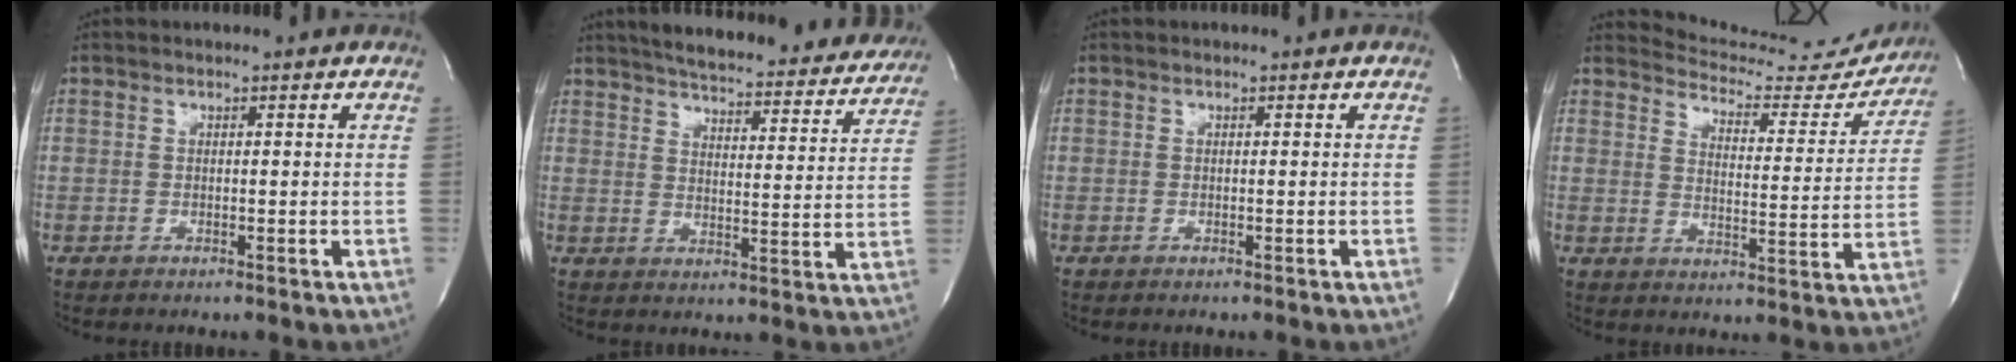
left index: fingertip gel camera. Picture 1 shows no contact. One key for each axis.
{"total": 26.9, "fx": 24.6, "fy": 5.5, "fz": 9.3, "tx": -0.141, "ty": -0.051, "tz": 0.293}
{"total": 0.0}
{"total": 15.5, "fx": 15.2, "fy": 2.6, "fz": 1.1, "tx": -0.001, "ty": -0.062, "tz": 0.178}